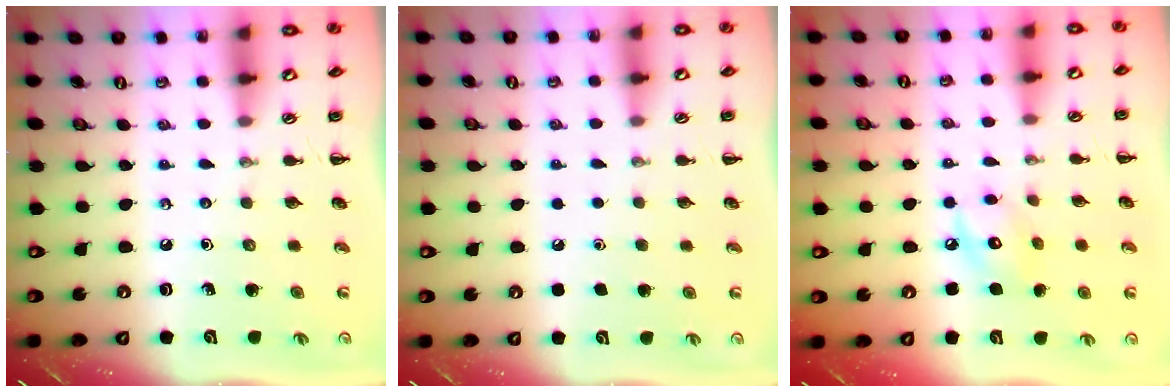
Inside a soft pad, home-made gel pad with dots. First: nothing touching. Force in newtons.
{"total": 1.7, "press": 1.7, "slide": 0.1}
{"total": 8.6, "press": 8.6, "slide": 0.3}